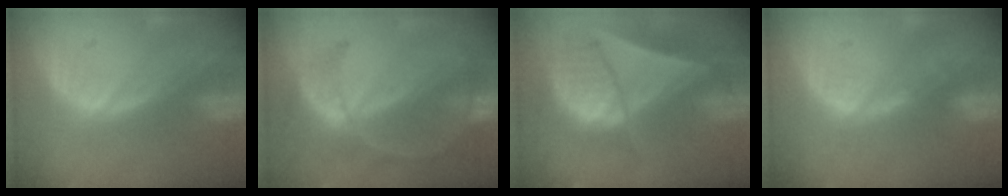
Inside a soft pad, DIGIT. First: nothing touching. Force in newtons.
{"total": 7.8, "press": 6.7, "slide": 3.9}
{"total": 8.9, "press": 7.9, "slide": 4.2}
{"total": 1.3, "press": 1.3, "slide": 0.2}